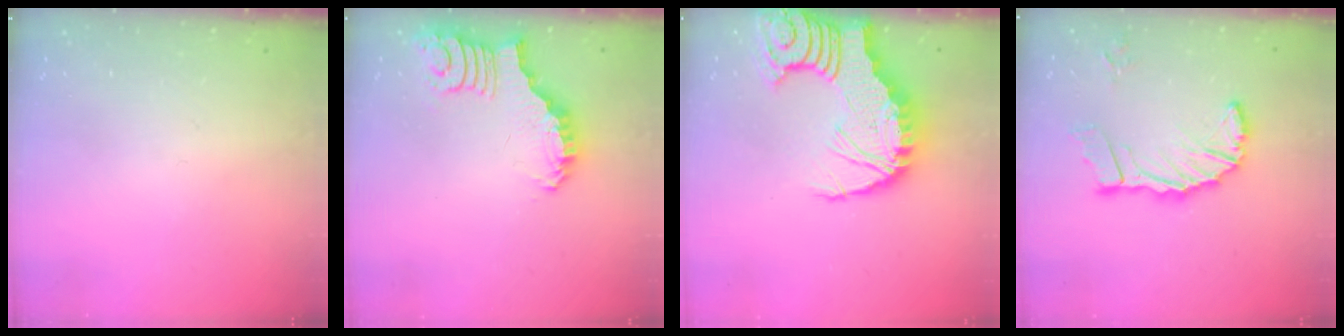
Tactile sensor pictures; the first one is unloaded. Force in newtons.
{"total": 2.7, "press": 2.7, "slide": 0.1}
{"total": 15.9, "press": 15.8, "slide": 1.9}
{"total": 14.4, "press": 14.3, "slide": 1.9}